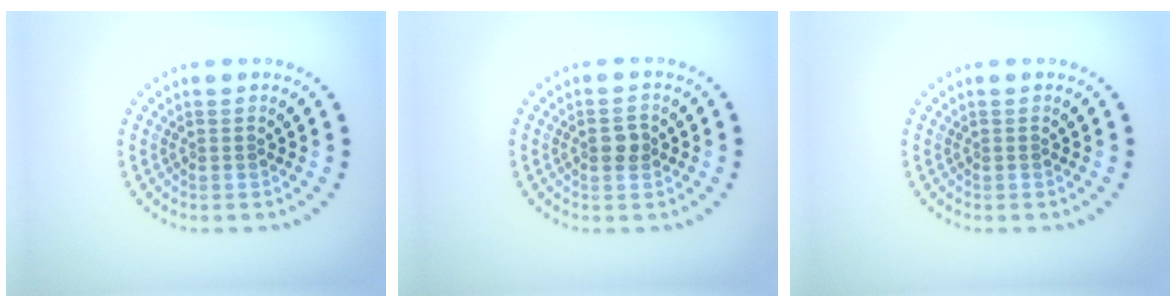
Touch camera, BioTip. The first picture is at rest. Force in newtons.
{"total": 1.7, "press": 1.7, "slide": 0.1}
{"total": 0.0}